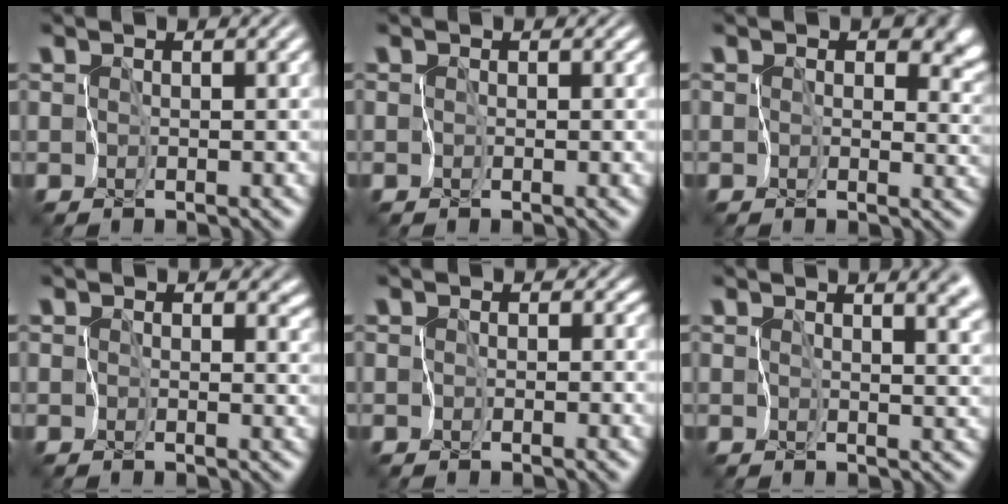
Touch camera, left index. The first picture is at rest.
{"total": 0.6, "force": [0.0, 0.6, 0.2], "torque": [0.009, 0.004, -0.002]}
{"total": 5.0, "force": [1.3, 3.7, 3.2], "torque": [-0.034, -0.007, 0.017]}
{"total": 2.3, "force": [0.6, 1.8, 1.4], "torque": [-0.012, 0.005, 0.005]}
{"total": 1.2, "force": [-0.1, 1.1, 0.5], "torque": [0.010, 0.008, -0.007]}
{"total": 4.6, "force": [2.1, 2.3, 3.5], "torque": [-0.032, -0.002, 0.028]}